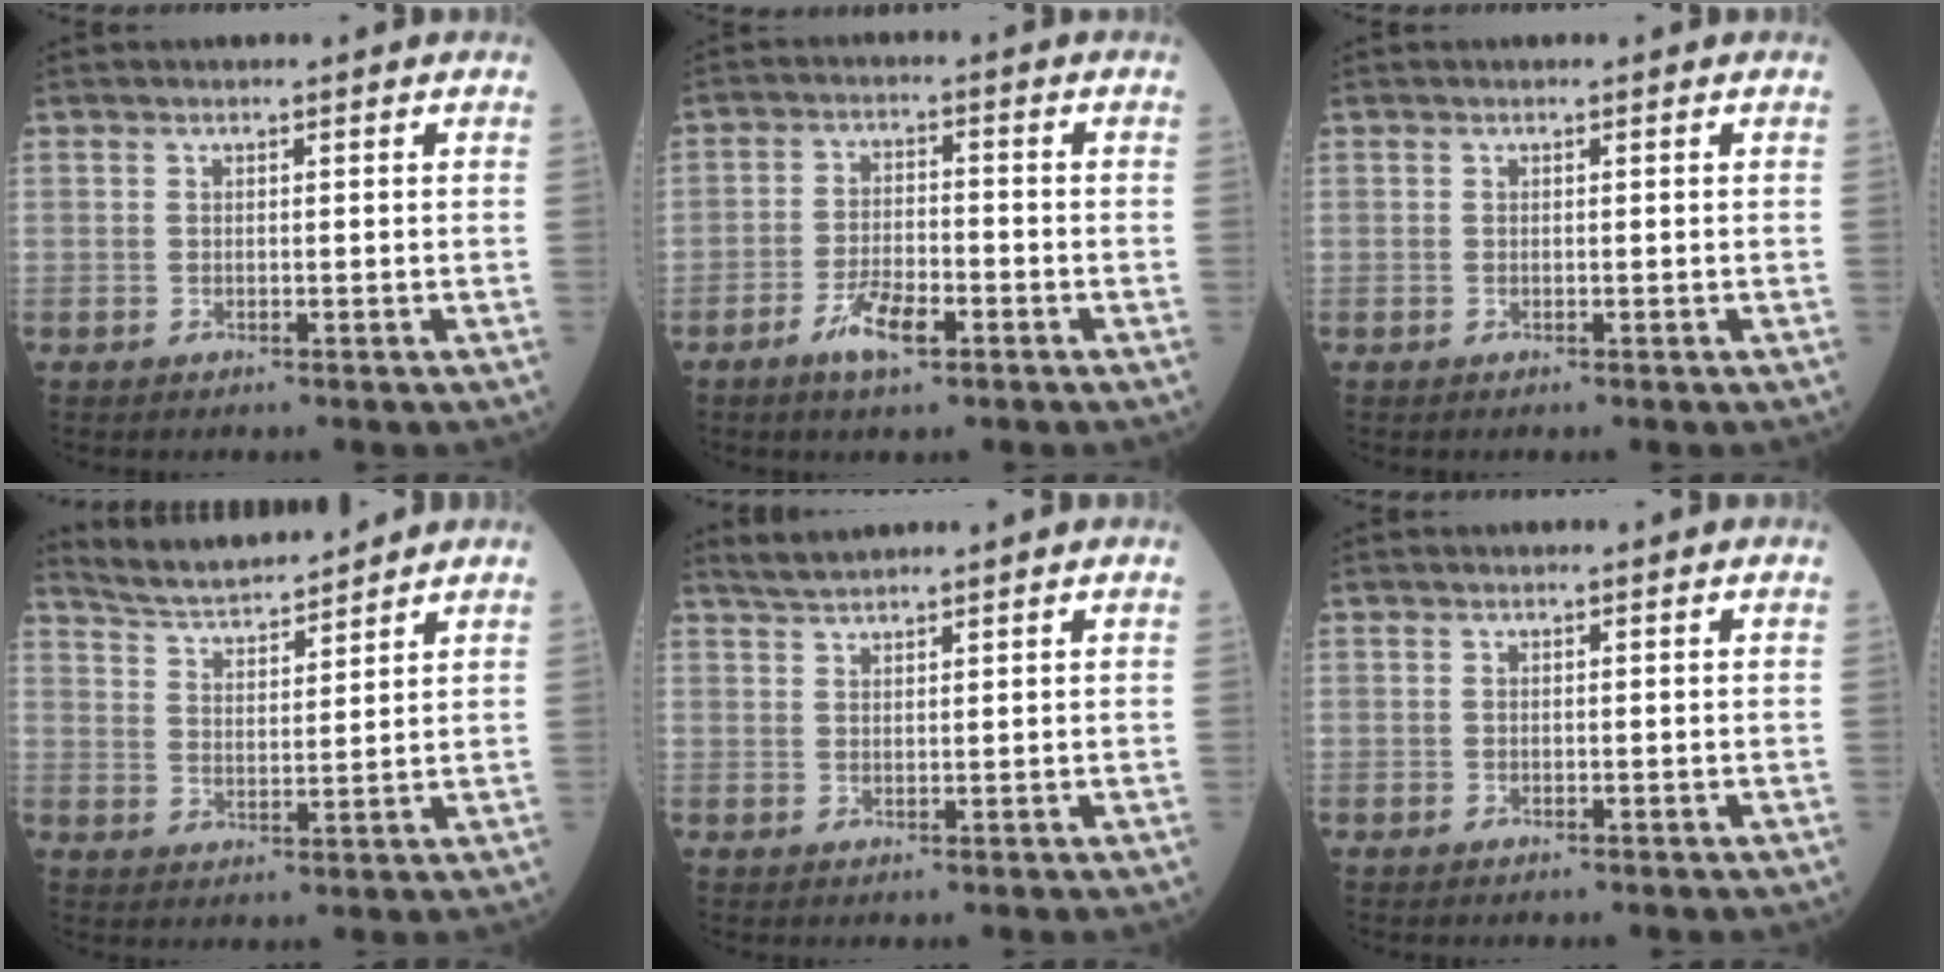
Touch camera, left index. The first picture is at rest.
{"total": 5.7, "force": [-3.2, 1.7, 4.3], "torque": [-0.088, -0.001, -0.058]}
{"total": 0.0}
{"total": 8.7, "force": [8.4, 0.6, 2.1], "torque": [-0.053, 0.018, 0.155]}
{"total": 2.7, "force": [2.6, -0.2, 0.6], "torque": [-0.017, 0.015, 0.055]}
{"total": 0.0}